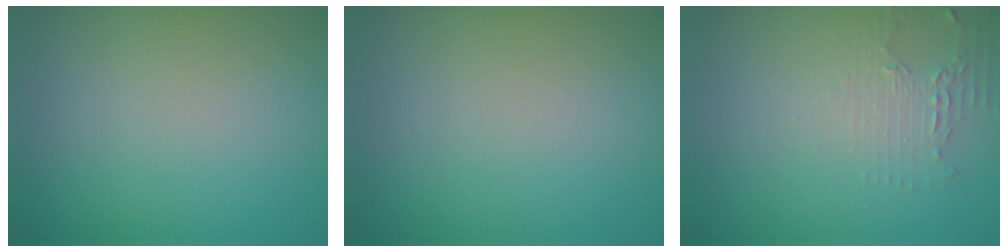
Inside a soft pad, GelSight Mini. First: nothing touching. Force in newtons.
{"total": 0.0}
{"total": 2.2, "press": 1.6, "slide": 1.5}